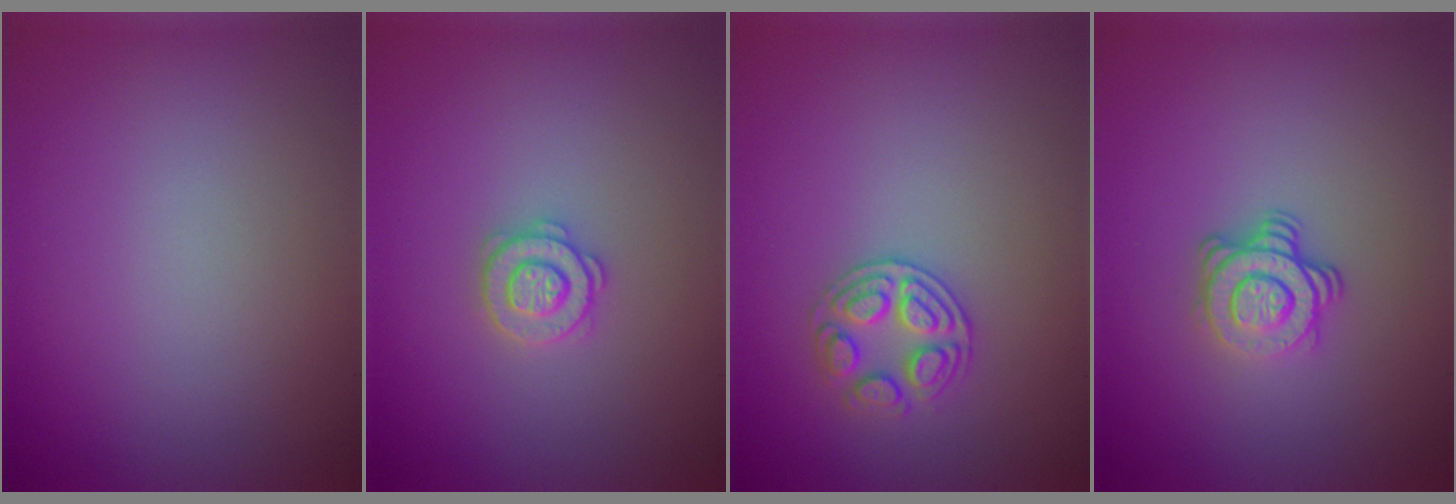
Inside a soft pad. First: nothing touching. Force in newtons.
{"total": 2.6, "press": 2.5, "slide": 0.5}
{"total": 2.5, "press": 2.4, "slide": 0.6}
{"total": 3.7, "press": 2.7, "slide": 2.5}